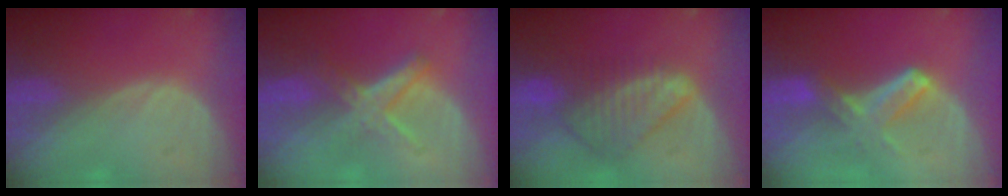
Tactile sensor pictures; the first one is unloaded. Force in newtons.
{"total": 5.8, "press": 5.5, "slide": 1.8}
{"total": 8.4, "press": 7.3, "slide": 4.1}
{"total": 5.7, "press": 5.5, "slide": 1.4}